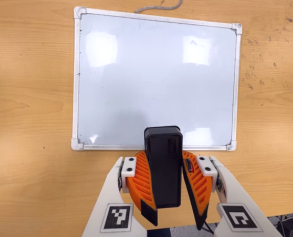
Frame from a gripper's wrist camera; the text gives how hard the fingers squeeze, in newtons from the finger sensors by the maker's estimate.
{"total": 10.9, "left": 10.1, "right": 11.6}